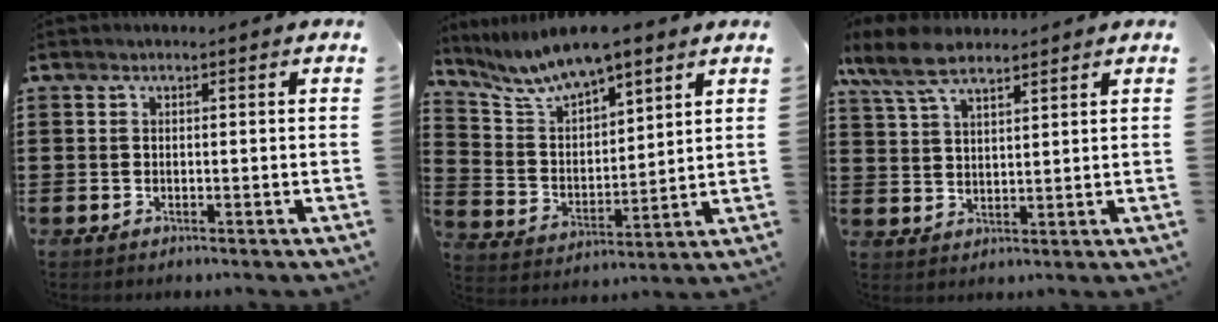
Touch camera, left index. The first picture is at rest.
{"total": 8.8, "force": [7.6, 2.2, 3.7], "torque": [-0.104, -0.028, 0.135]}
{"total": 7.6, "force": [5.9, 2.5, 4.1], "torque": [-0.096, -0.006, 0.112]}